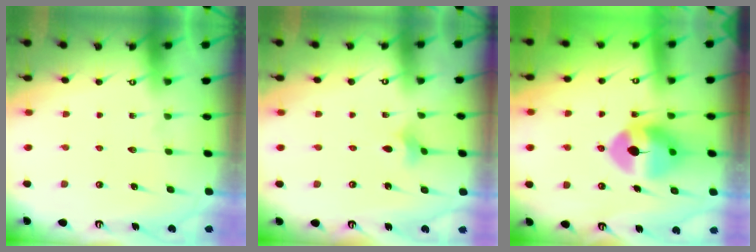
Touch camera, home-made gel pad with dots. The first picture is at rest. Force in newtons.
{"total": 2.1, "press": 2.0, "slide": 0.5}
{"total": 9.5, "press": 9.4, "slide": 1.0}